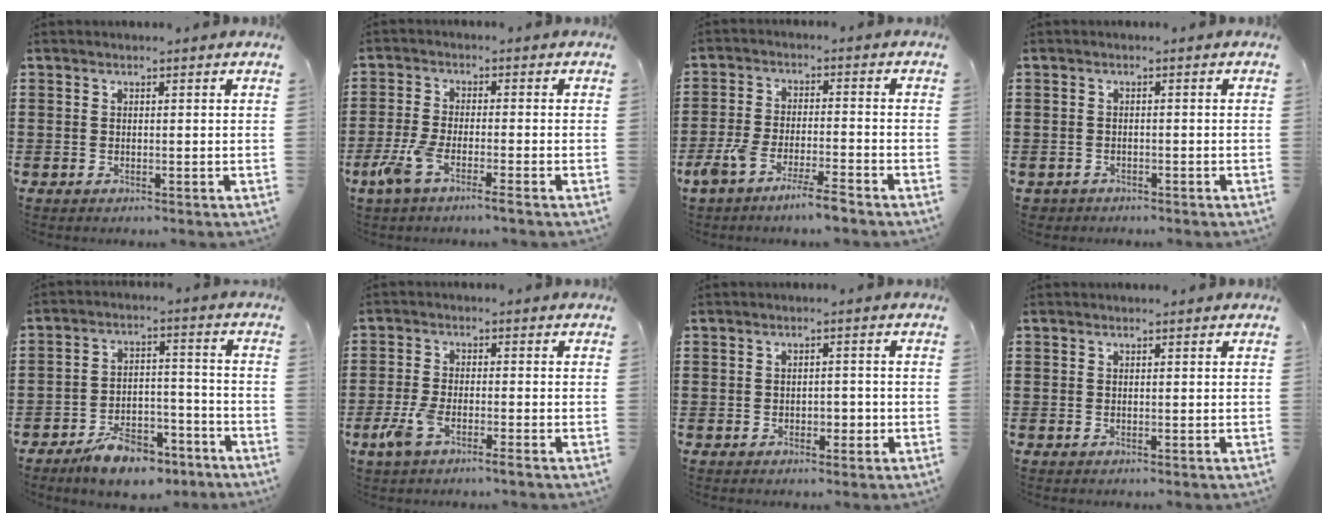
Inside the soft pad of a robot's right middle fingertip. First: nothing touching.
{"total": 5.0, "force": [-3.0, 0.5, 3.9], "torque": [-0.097, -0.015, -0.059]}
{"total": 6.1, "force": [-4.8, 0.4, 3.7], "torque": [-0.087, -0.013, -0.093]}
{"total": 1.1, "force": [-1.0, 0.4, -0.1], "torque": [-0.003, 0.001, -0.023]}
{"total": 7.4, "force": [-6.2, 3.0, 3.0], "torque": [-0.052, 0.026, -0.116]}
{"total": 4.7, "force": [-2.6, 1.1, 3.8], "torque": [-0.096, -0.010, -0.053]}
{"total": 1.6, "force": [-0.7, 1.2, 0.8], "torque": [-0.017, 0.003, -0.018]}
{"total": 0.0}